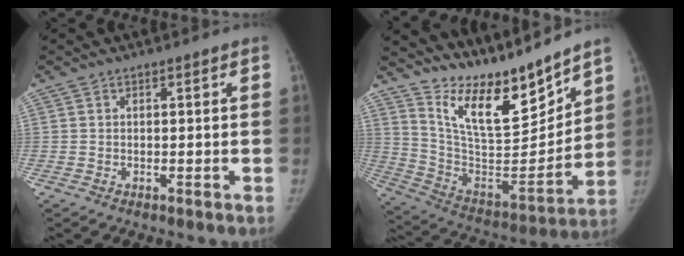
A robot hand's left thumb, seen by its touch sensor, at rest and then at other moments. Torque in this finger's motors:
{"motor_torque": [0.28, 0.07, 1.35, -1.42, 0.11]}